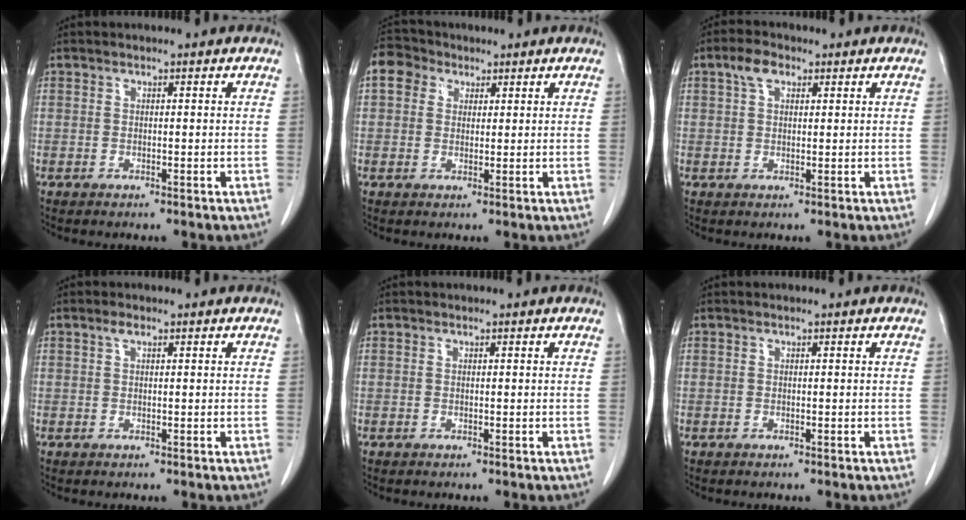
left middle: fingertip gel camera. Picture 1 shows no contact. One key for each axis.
{"total": 4.9, "fx": 2.4, "fy": 3.9, "fz": 1.7, "tx": -0.036, "ty": 0.021, "tz": 0.046}
{"total": 3.2, "fx": 1.7, "fy": 1.8, "fz": 2.1, "tx": -0.048, "ty": 0.013, "tz": 0.034}
{"total": 1.0, "fx": 0.6, "fy": 0.3, "fz": 0.8, "tx": -0.018, "ty": 0.006, "tz": 0.012}
{"total": 0.0}
{"total": 0.0}